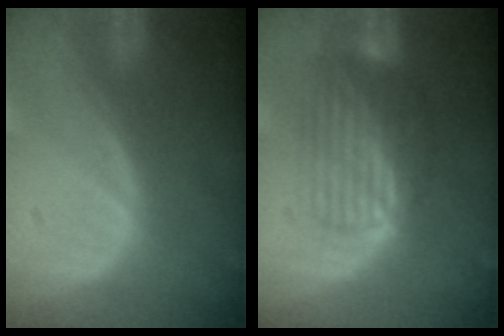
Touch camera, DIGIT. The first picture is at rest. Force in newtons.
{"total": 7.1, "press": 6.6, "slide": 2.7}